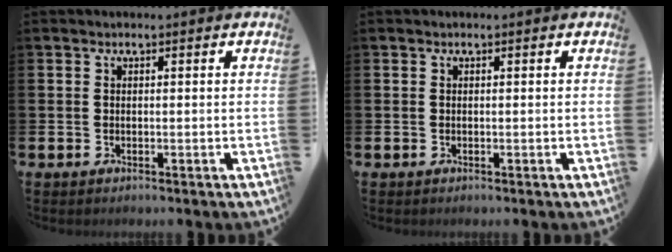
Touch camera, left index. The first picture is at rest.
{"total": 0.0}